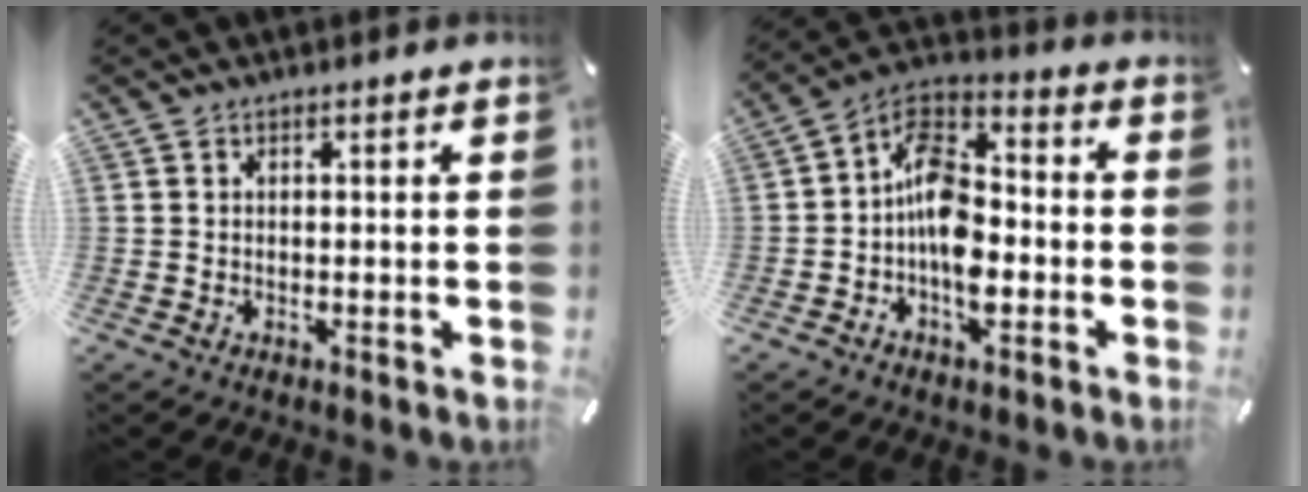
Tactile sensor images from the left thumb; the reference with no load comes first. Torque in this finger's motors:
{"motor_torque": [1.59, 2.69, 1.52, 0.28, 0.36]}